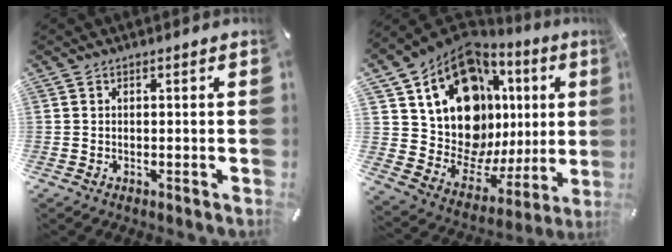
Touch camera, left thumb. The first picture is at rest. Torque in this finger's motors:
{"motor_torque": [2.08, 2.04, 1.46, 0.38, 0.30]}